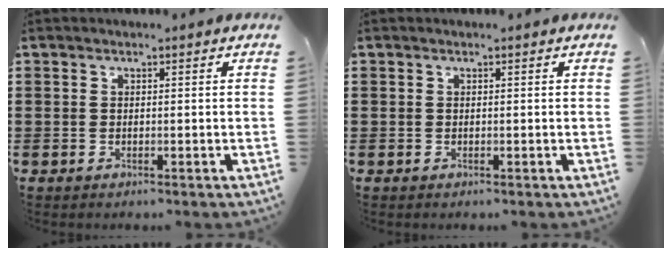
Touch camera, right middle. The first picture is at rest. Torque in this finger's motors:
{"motor_torque": [0.15, -0.12, -0.01, 0.00]}